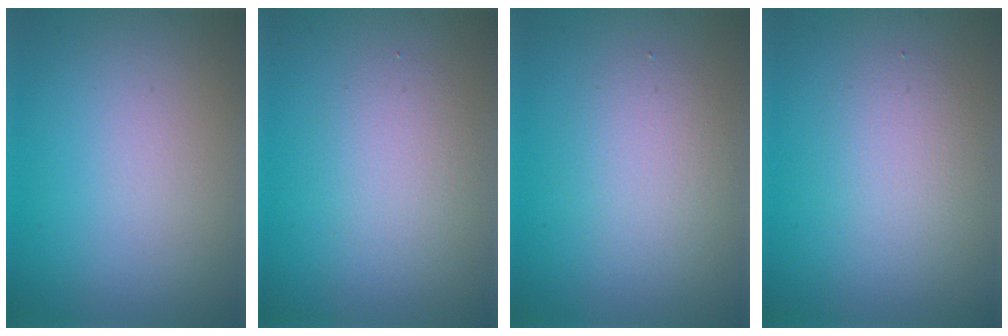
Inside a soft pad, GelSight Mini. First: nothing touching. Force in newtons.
{"total": 2.2, "press": 2.2, "slide": 0.1}
{"total": 2.5, "press": 2.5, "slide": 0.2}
{"total": 2.3, "press": 2.3, "slide": 0.1}